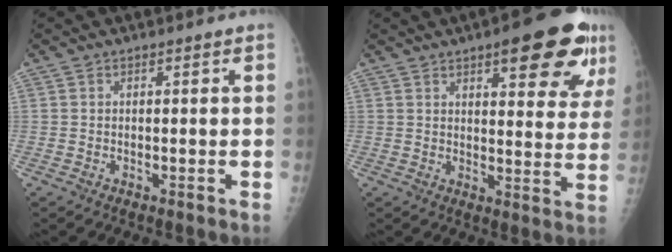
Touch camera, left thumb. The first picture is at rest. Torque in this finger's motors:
{"motor_torque": [2.01, 1.79, 1.17, -0.59, 0.06]}